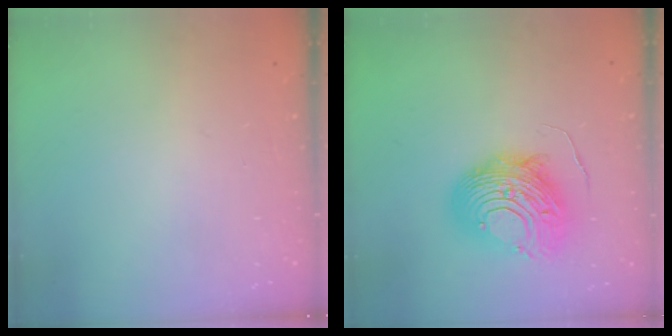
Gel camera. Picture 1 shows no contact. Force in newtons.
{"total": 14.9, "press": 14.8, "slide": 1.3}